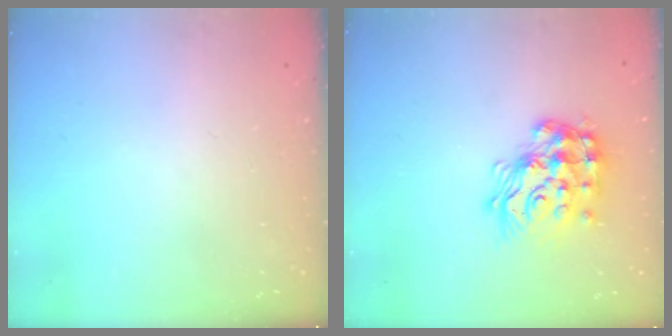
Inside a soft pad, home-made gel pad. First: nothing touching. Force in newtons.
{"total": 19.6, "press": 19.5, "slide": 1.4}